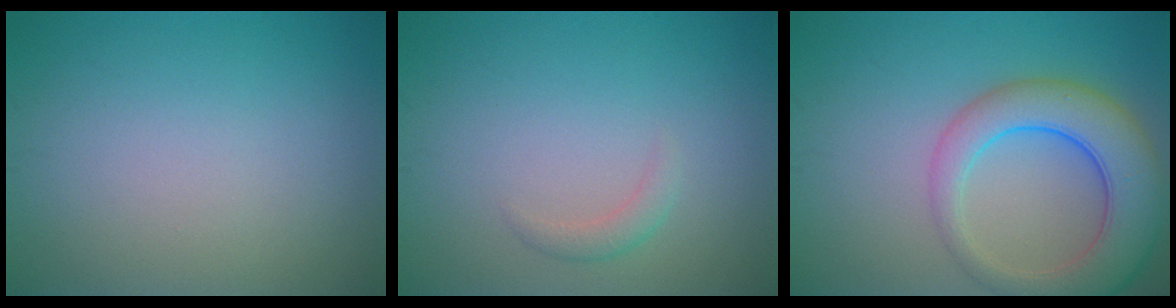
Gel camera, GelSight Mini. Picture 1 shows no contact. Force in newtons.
{"total": 1.2, "press": 1.2, "slide": 0.1}
{"total": 7.3, "press": 7.3, "slide": 0.5}